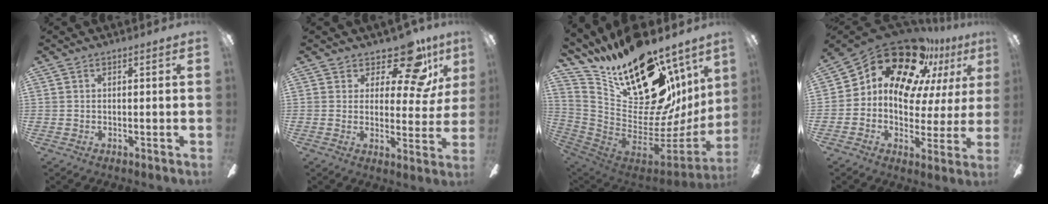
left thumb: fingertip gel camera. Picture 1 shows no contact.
{"total": 13.3, "force": [9.2, 5.2, 8.1], "torque": [-0.112, -0.061, 0.156]}
{"total": 27.2, "force": [16.6, 12.6, 17.5], "torque": [-0.304, -0.122, 0.311]}
{"total": 21.3, "force": [14.3, 10.9, 11.5], "torque": [-0.197, -0.098, 0.249]}